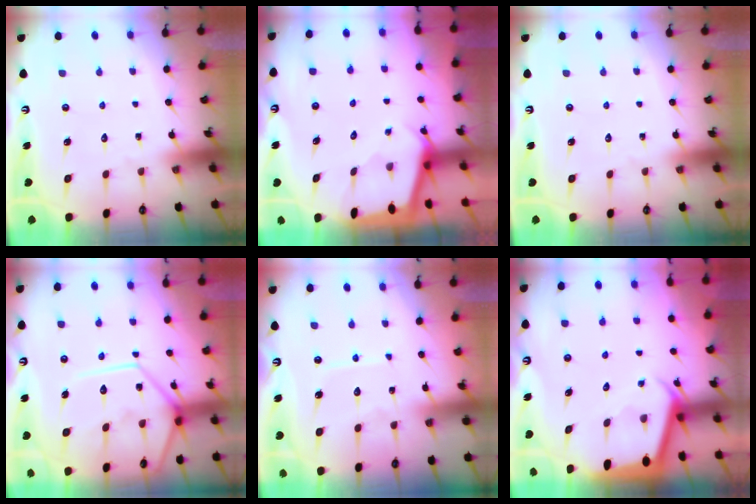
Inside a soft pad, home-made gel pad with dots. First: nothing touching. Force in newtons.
{"total": 1.6, "press": 1.6, "slide": 0.2}
{"total": 0.0}
{"total": 16.2, "press": 16.1, "slide": 1.8}
{"total": 6.8, "press": 6.7, "slide": 0.7}
{"total": 2.4, "press": 2.4, "slide": 0.3}